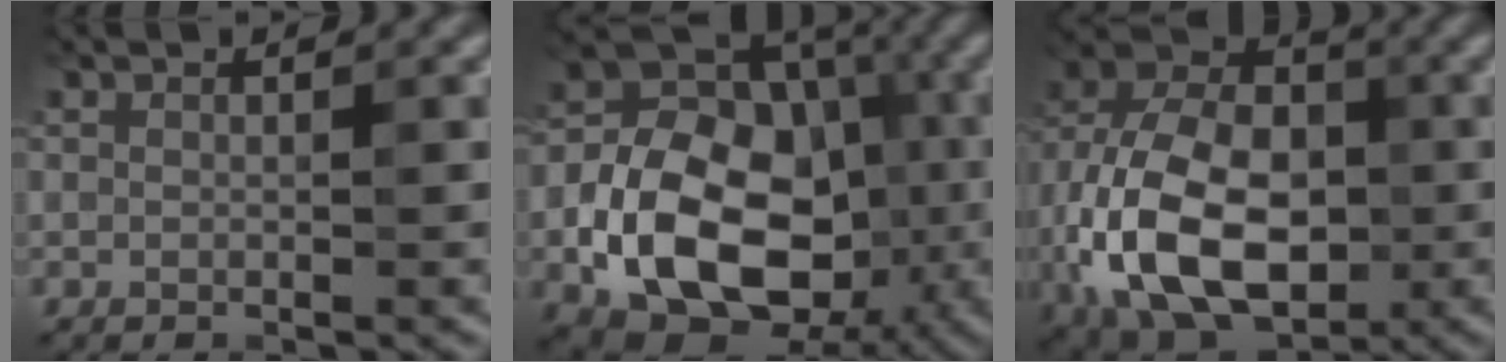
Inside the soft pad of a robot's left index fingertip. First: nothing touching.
{"total": 14.2, "force": [-4.1, 9.8, 9.4], "torque": [-0.169, -0.018, -0.081]}
{"total": 14.2, "force": [-3.5, 9.1, 10.3], "torque": [-0.211, -0.003, -0.077]}